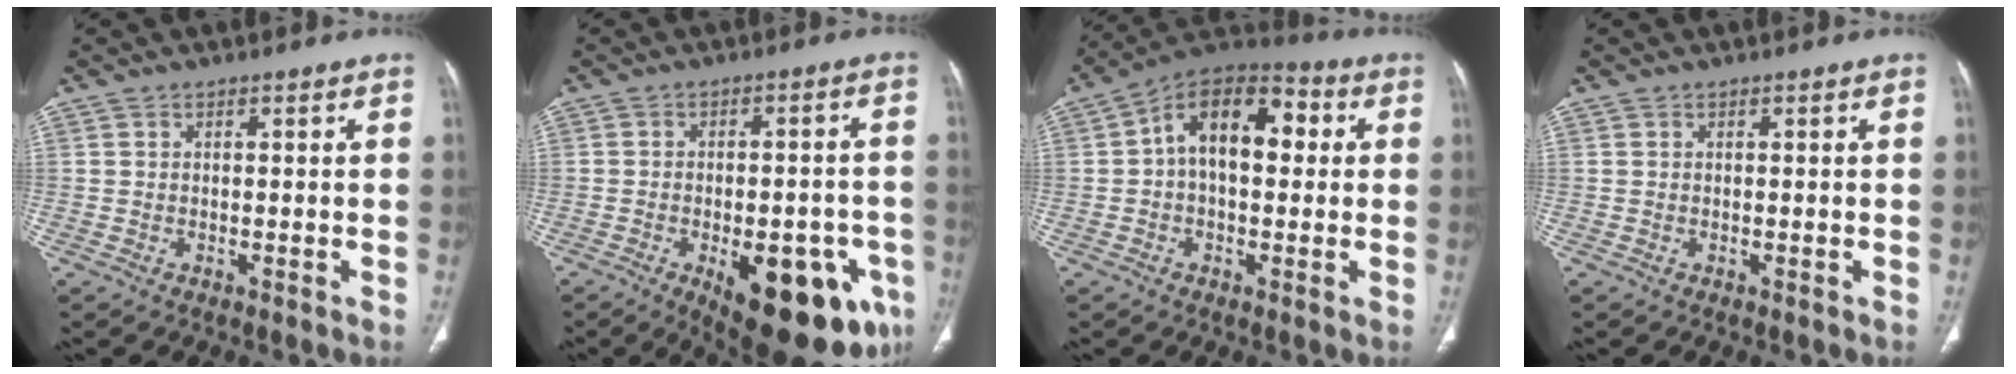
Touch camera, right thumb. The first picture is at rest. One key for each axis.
{"total": 20.4, "fx": -8.5, "fy": 8.8, "fz": 16.3, "tx": -0.151, "ty": 0.015, "tz": -0.098}
{"total": 14.3, "fx": 2.0, "fy": 8.5, "fz": 11.4, "tx": -0.157, "ty": 0.039, "tz": 0.021}
{"total": 0.0}